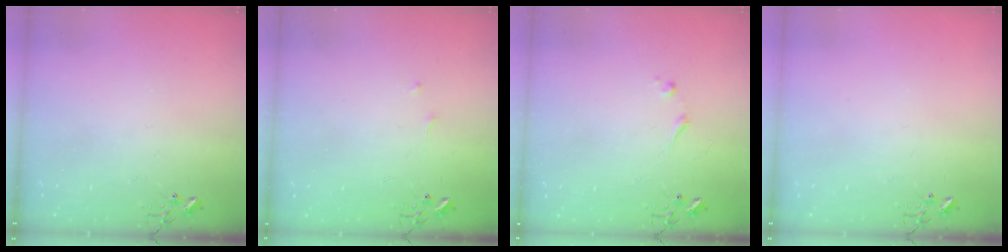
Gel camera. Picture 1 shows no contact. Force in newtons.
{"total": 4.7, "press": 4.7, "slide": 0.7}
{"total": 5.2, "press": 5.1, "slide": 0.7}
{"total": 0.0}